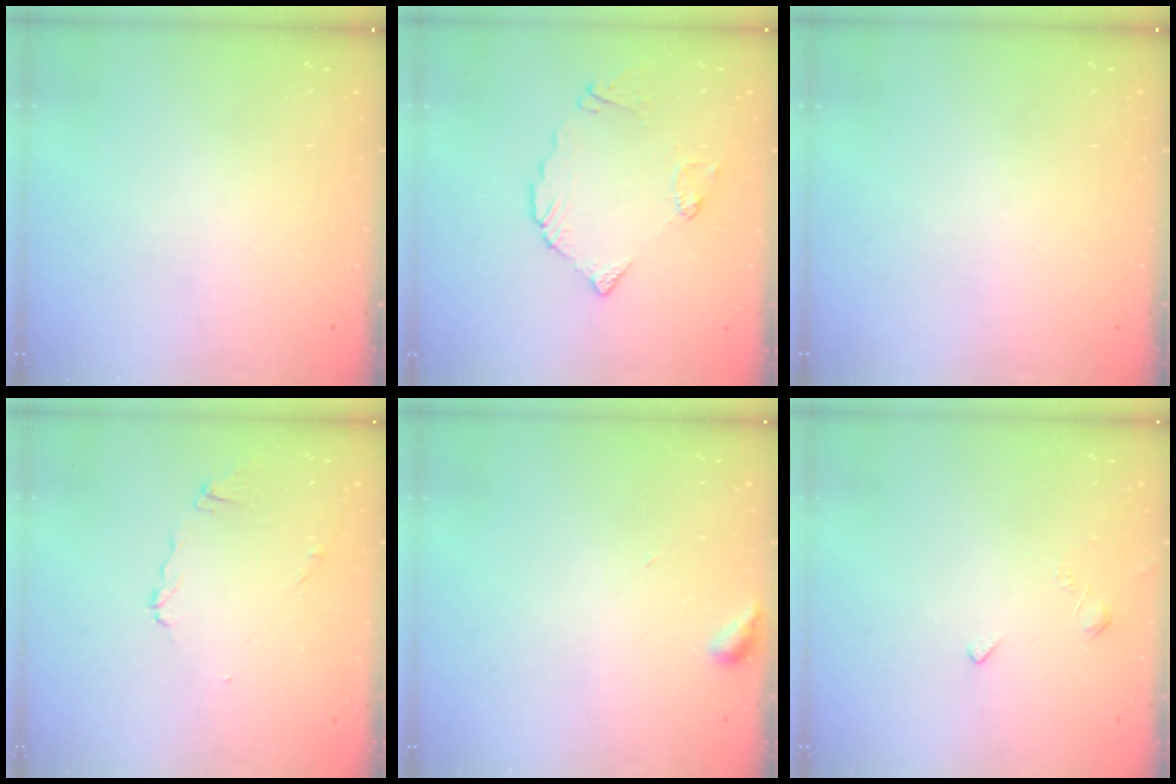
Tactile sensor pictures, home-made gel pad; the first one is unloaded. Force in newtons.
{"total": 9.0, "press": 9.0, "slide": 0.8}
{"total": 0.0}
{"total": 4.7, "press": 4.7, "slide": 0.4}
{"total": 2.9, "press": 2.9, "slide": 0.3}
{"total": 1.6, "press": 1.5, "slide": 0.5}